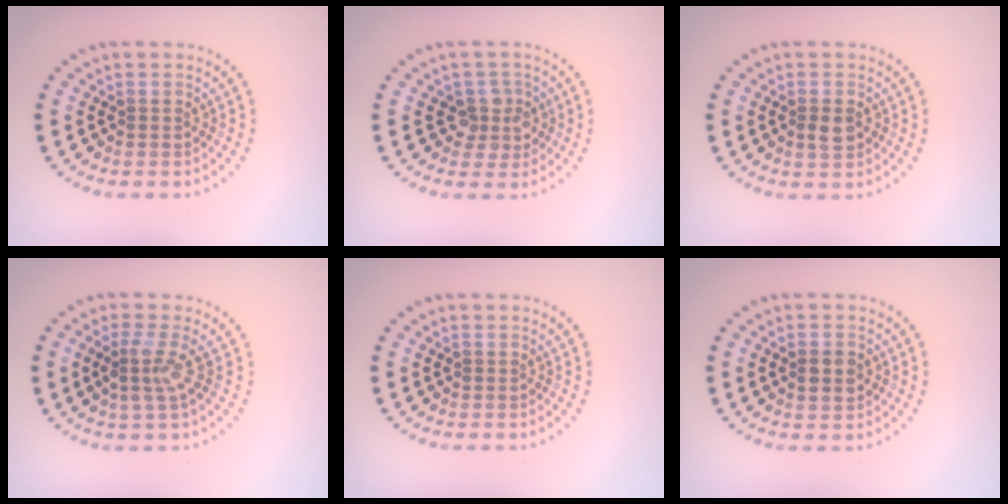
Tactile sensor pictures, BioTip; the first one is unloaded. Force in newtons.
{"total": 2.6, "press": 2.2, "slide": 1.3}
{"total": 1.7, "press": 1.7, "slide": 0.2}
{"total": 2.4, "press": 1.7, "slide": 1.6}
{"total": 0.0}
{"total": 2.4, "press": 2.4, "slide": 0.1}